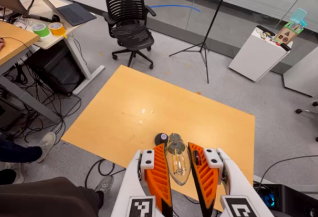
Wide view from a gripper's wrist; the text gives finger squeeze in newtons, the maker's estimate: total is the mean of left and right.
{"total": 13.6, "left": 14.3, "right": 12.9}